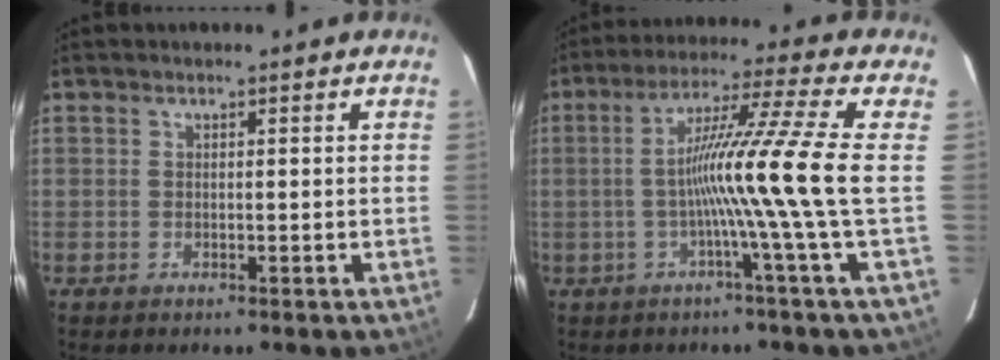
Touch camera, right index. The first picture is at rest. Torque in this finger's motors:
{"motor_torque": [1.42, -0.11, 0.60, 0.21]}